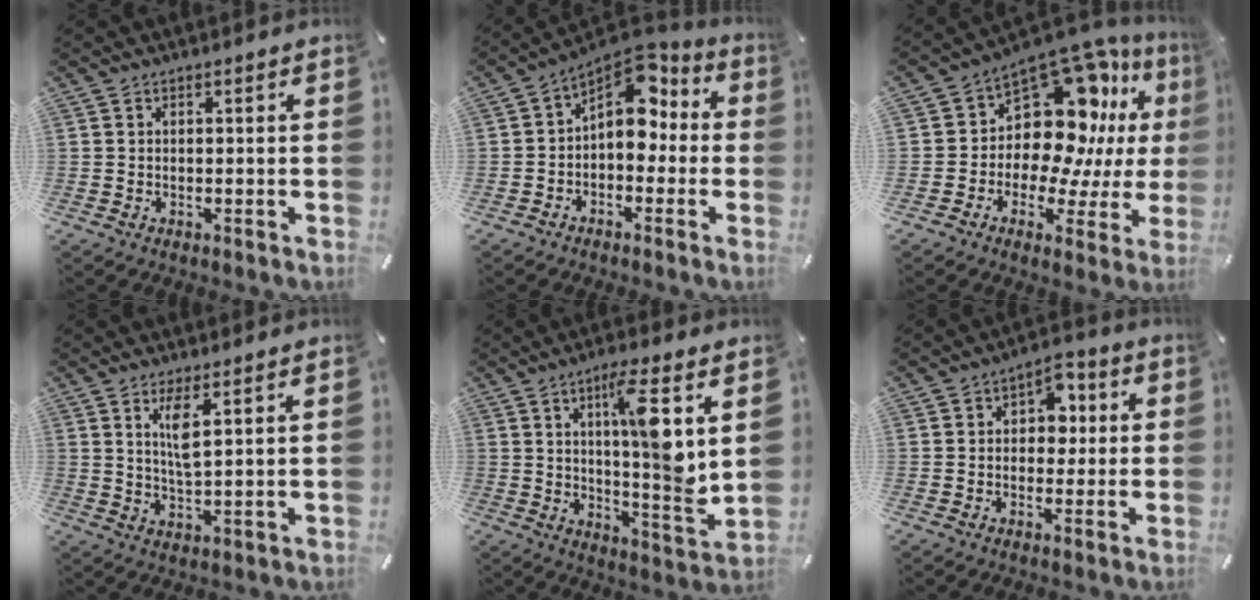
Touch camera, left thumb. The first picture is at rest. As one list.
[{"total": 9.4, "force": [3.2, 6.7, 5.8], "torque": [-0.081, -0.031, 0.056]}, {"total": 16.5, "force": [7.0, 10.7, 10.3], "torque": [-0.169, -0.086, 0.116]}, {"total": 5.7, "force": [2.9, 1.4, 4.7], "torque": [-0.095, -0.004, 0.049]}, {"total": 12.9, "force": [4.4, 1.6, 12.0], "torque": [-0.178, -0.028, 0.065]}, {"total": 6.2, "force": [0.1, 4.9, 3.7], "torque": [-0.045, 0.007, -0.005]}]